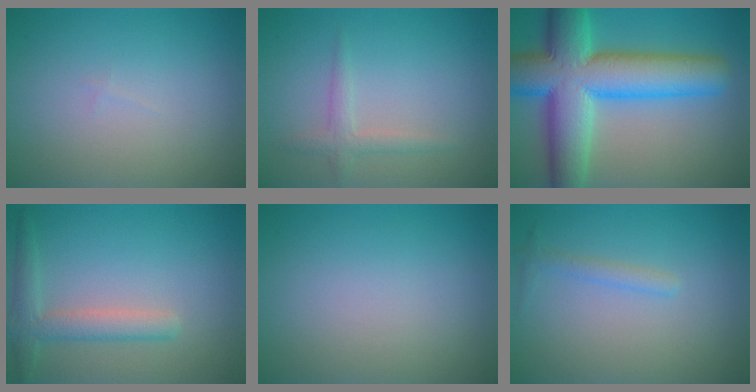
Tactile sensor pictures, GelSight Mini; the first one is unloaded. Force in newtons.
{"total": 1.7, "press": 1.7, "slide": 0.1}
{"total": 12.9, "press": 12.9, "slide": 0.4}
{"total": 3.0, "press": 3.0, "slide": 0.1}
{"total": 0.0}
{"total": 1.2, "press": 1.2, "slide": 0.0}